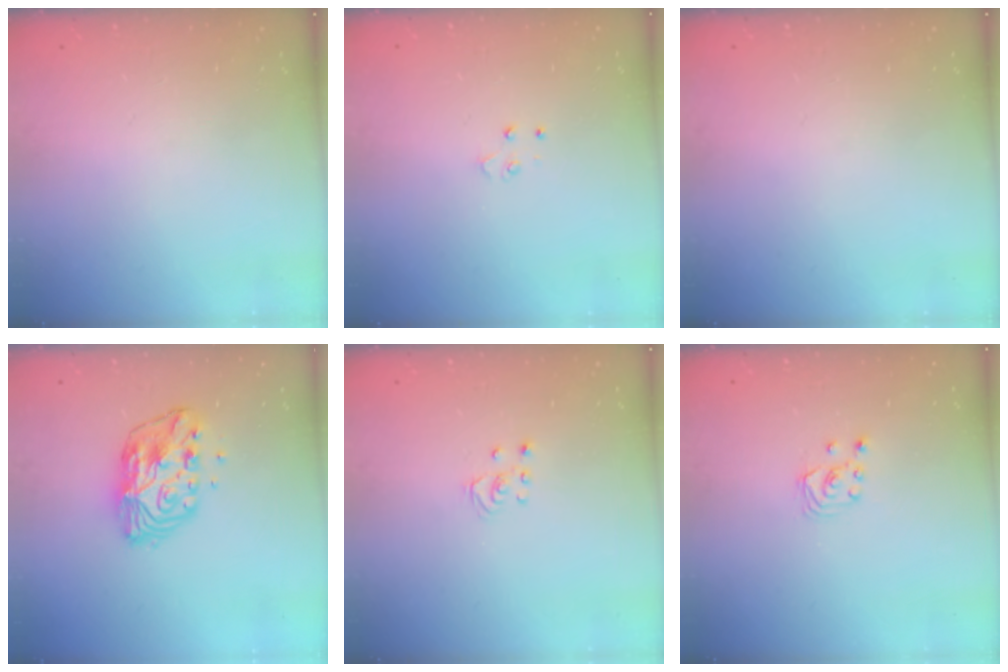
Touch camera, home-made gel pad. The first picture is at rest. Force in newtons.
{"total": 3.5, "press": 3.5, "slide": 0.3}
{"total": 0.0}
{"total": 12.5, "press": 12.5, "slide": 1.0}
{"total": 2.5, "press": 2.5, "slide": 0.2}
{"total": 2.7, "press": 2.7, "slide": 0.3}